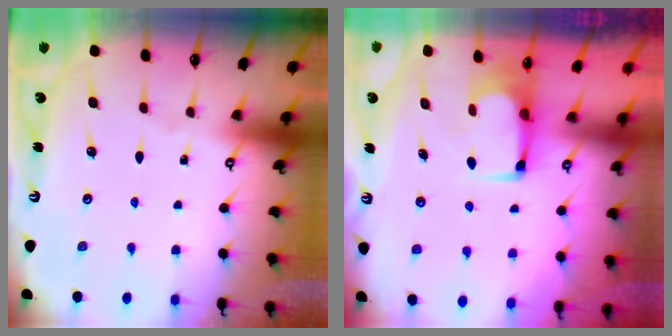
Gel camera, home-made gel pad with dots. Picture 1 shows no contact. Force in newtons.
{"total": 2.2, "press": 2.2, "slide": 0.1}